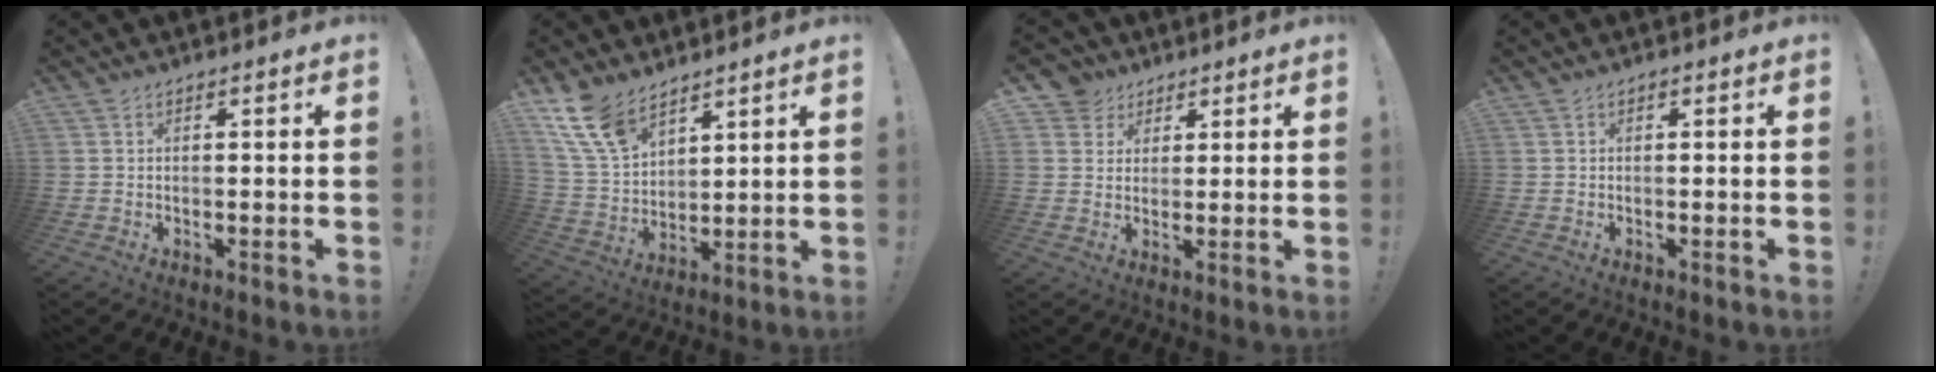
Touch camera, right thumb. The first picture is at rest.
{"total": 12.9, "force": [9.0, 6.9, 6.1], "torque": [-0.132, -0.046, 0.179]}
{"total": 5.7, "force": [3.3, 4.6, 0.7], "torque": [-0.015, -0.019, 0.064]}
{"total": 0.0}